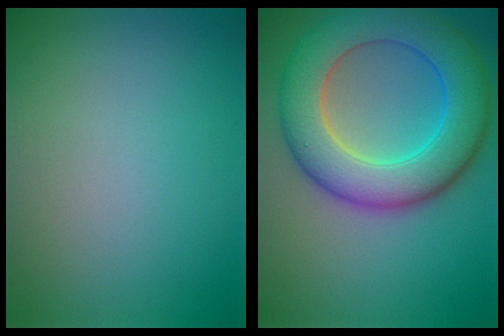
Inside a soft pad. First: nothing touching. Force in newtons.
{"total": 10.0, "press": 10.0, "slide": 0.3}